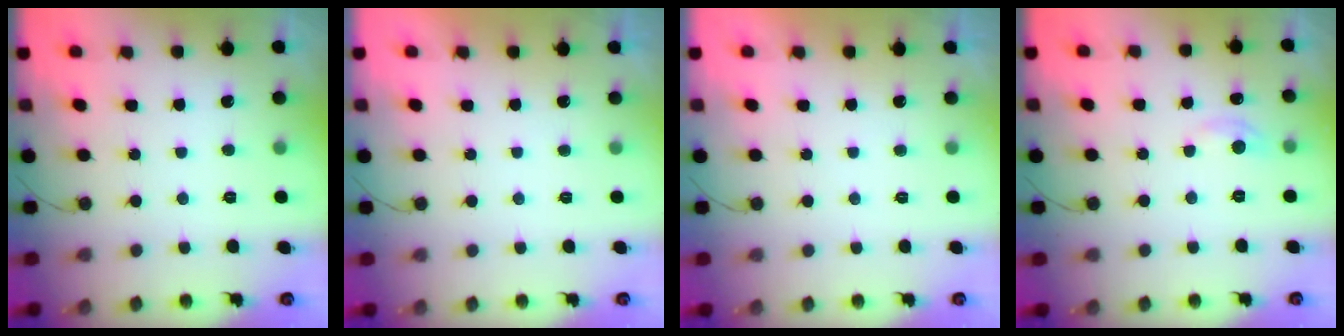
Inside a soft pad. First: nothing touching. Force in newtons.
{"total": 0.0}
{"total": 0.0}
{"total": 4.7, "press": 4.6, "slide": 0.8}